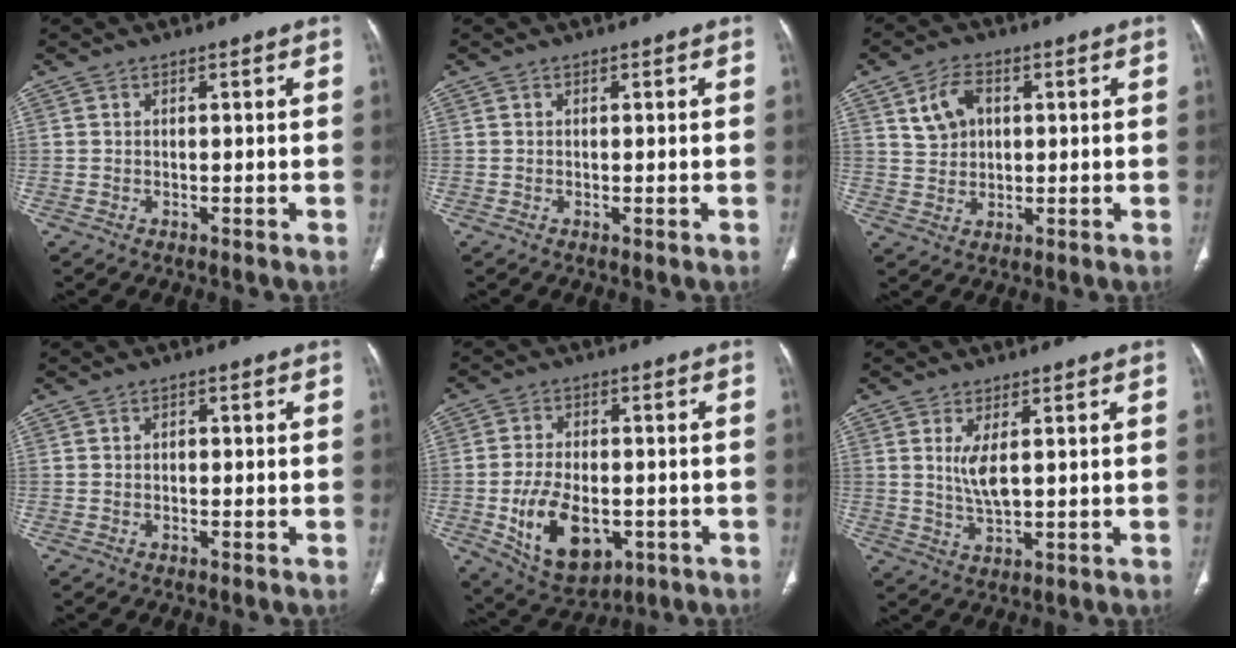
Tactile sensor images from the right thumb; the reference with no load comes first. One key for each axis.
{"total": 0.5, "fx": -0.1, "fy": 0.1, "fz": 0.5, "tx": -0.012, "ty": -0.003, "tz": -0.001}
{"total": 6.5, "fx": 2.1, "fy": 4.6, "fz": 4.0, "tx": -0.056, "ty": -0.001, "tz": 0.040}
{"total": 0.8, "fx": -0.1, "fy": 0.6, "fz": 0.5, "tx": 0.001, "ty": 0.004, "tz": -0.005}
{"total": 13.5, "fx": -3.6, "fy": 8.3, "fz": 10.0, "tx": -0.151, "ty": 0.007, "tz": -0.042}
{"total": 4.9, "fx": 1.2, "fy": 1.7, "fz": 4.4, "tx": -0.090, "ty": -0.016, "tz": 0.030}